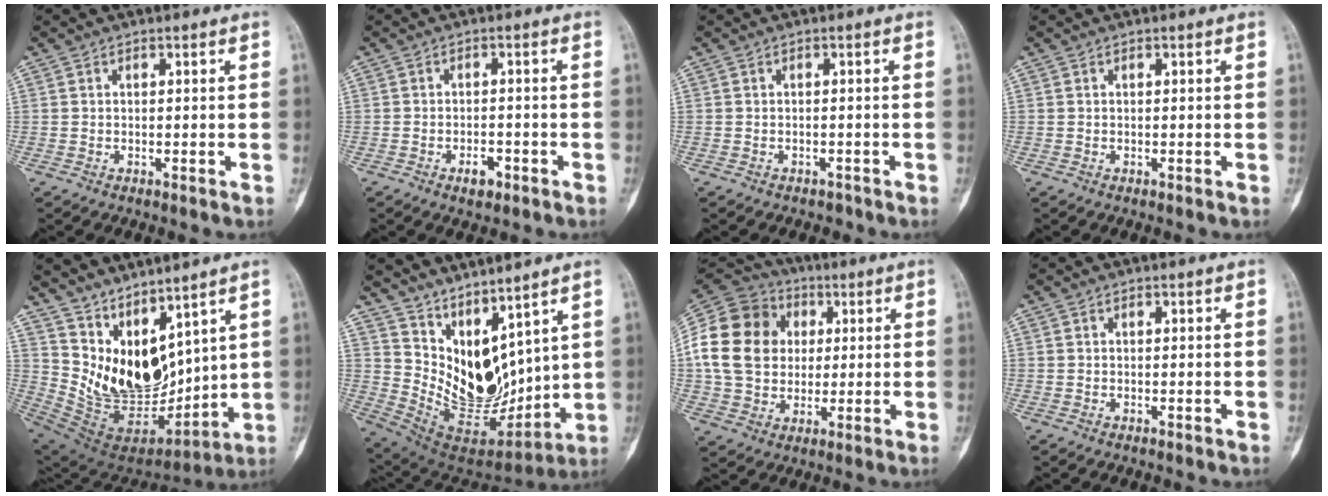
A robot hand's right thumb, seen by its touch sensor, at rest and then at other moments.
{"total": 3.0, "force": [-1.7, 1.6, 1.9], "torque": [-0.023, 0.010, -0.023]}
{"total": 2.1, "force": [-1.8, 1.1, 0.2], "torque": [-0.008, 0.013, -0.022]}
{"total": 0.0}
{"total": 16.5, "force": [9.6, 7.8, 11.0], "torque": [-0.146, -0.073, 0.215]}
{"total": 15.2, "force": [9.3, 6.8, 9.9], "torque": [-0.125, -0.071, 0.206]}
{"total": 19.4, "force": [2.4, 16.2, 10.4], "torque": [-0.191, 0.029, 0.049]}
{"total": 0.0}